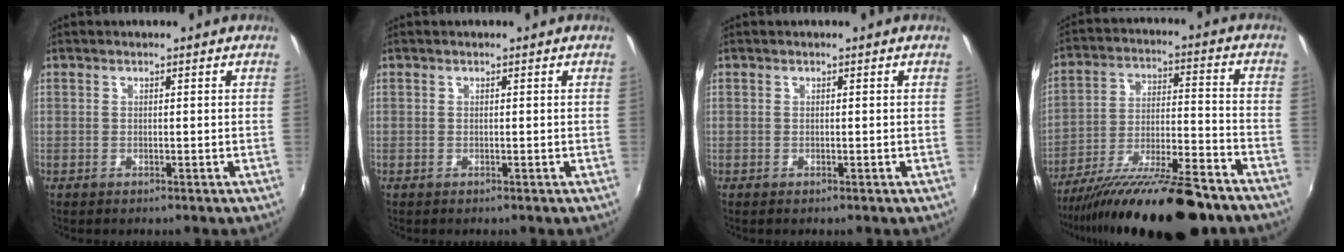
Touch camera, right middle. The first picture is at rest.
{"total": 0.0}
{"total": 0.0}
{"total": 22.2, "force": [-17.5, 3.8, 13.1], "torque": [-0.233, -0.051, -0.273]}